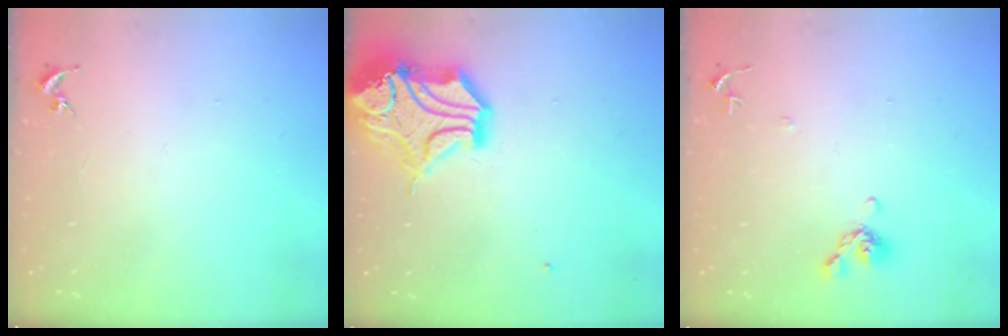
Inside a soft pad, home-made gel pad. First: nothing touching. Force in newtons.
{"total": 18.1, "press": 17.9, "slide": 2.5}
{"total": 8.7, "press": 8.5, "slide": 1.8}